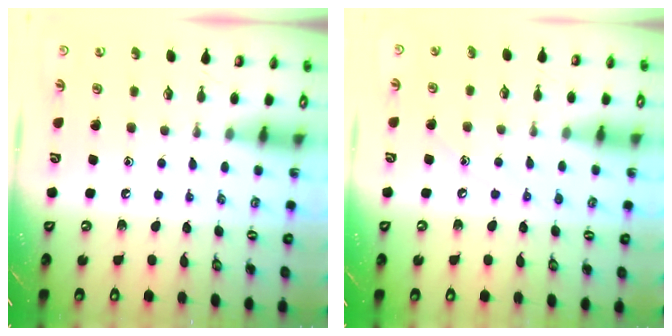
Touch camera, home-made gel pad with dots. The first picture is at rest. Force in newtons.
{"total": 4.9, "press": 4.9, "slide": 0.2}